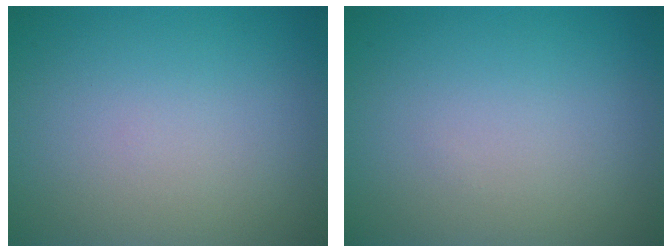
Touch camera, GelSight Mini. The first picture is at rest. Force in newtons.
{"total": 0.0}